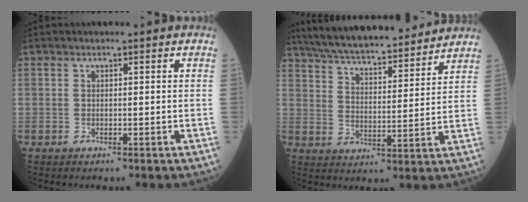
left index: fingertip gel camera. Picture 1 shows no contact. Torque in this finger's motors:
{"motor_torque": [1.04, -1.10, 0.62, 0.13]}